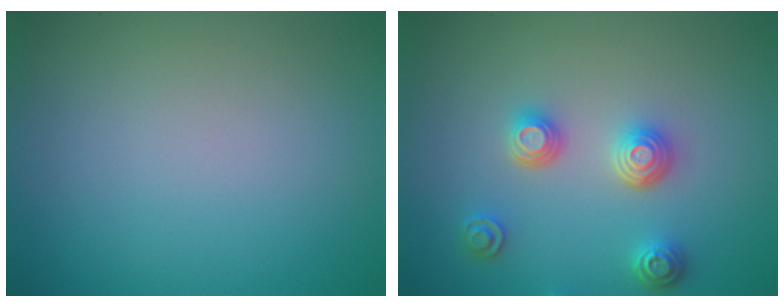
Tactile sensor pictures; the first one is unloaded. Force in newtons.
{"total": 3.4, "press": 3.0, "slide": 1.4}